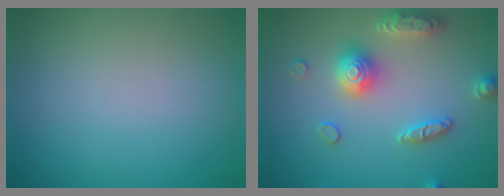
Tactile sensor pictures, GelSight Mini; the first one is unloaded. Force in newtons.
{"total": 4.1, "press": 4.0, "slide": 0.8}